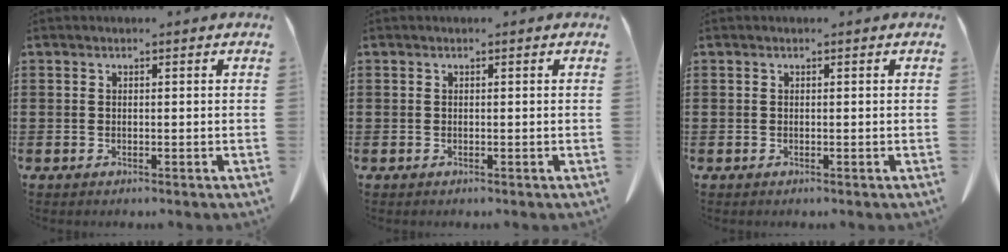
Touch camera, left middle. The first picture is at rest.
{"total": 0.0}
{"total": 0.0}